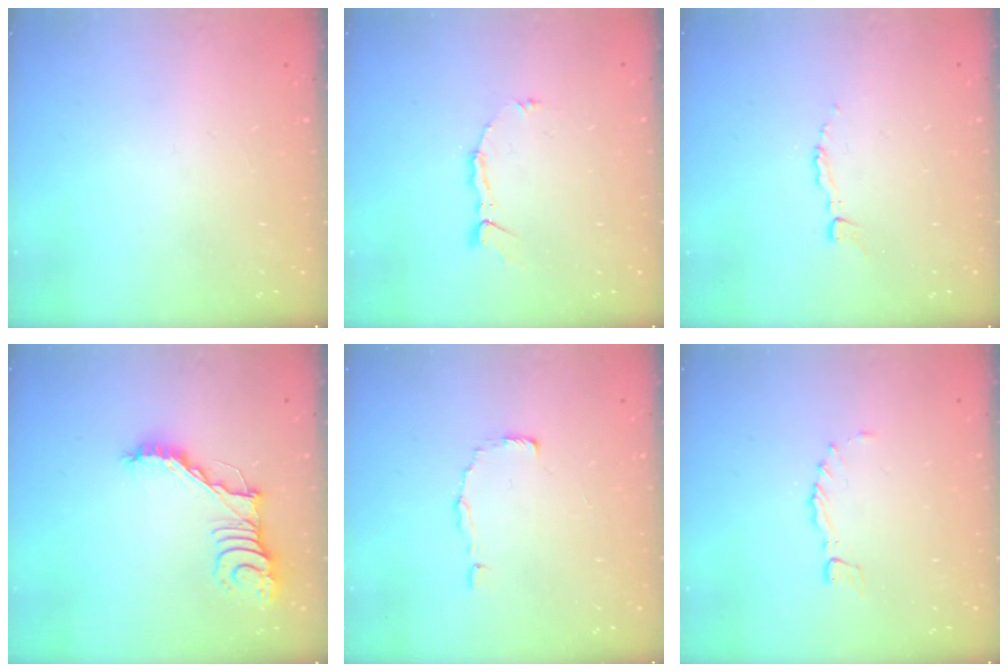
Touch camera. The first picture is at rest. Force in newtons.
{"total": 4.3, "press": 4.3, "slide": 0.1}
{"total": 2.7, "press": 2.7, "slide": 0.2}
{"total": 14.0, "press": 14.0, "slide": 0.4}
{"total": 2.0, "press": 2.0, "slide": 0.1}
{"total": 0.0}